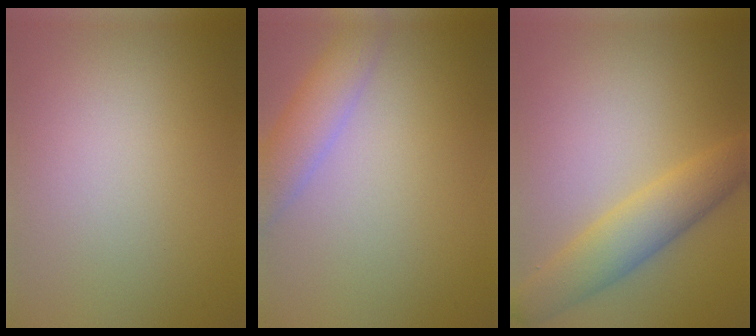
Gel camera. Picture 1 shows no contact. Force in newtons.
{"total": 3.8, "press": 3.8, "slide": 0.3}
{"total": 4.6, "press": 4.6, "slide": 0.0}